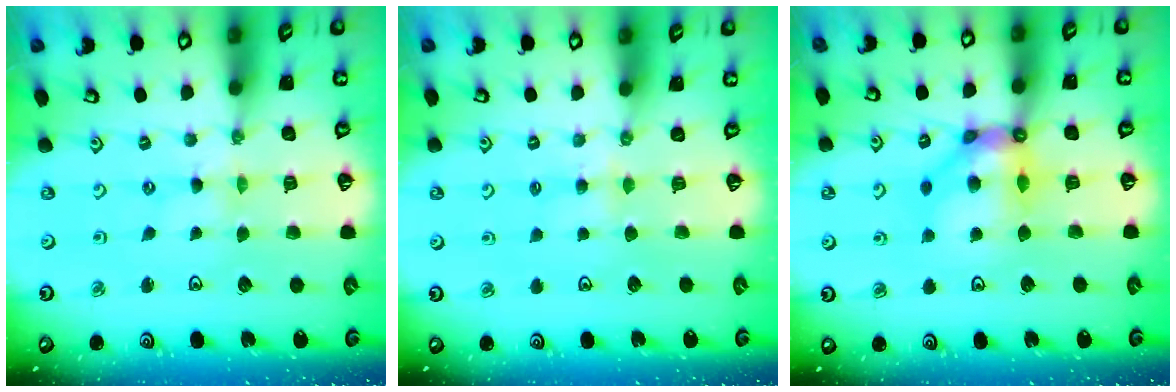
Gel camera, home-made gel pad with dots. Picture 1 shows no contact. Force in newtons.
{"total": 4.4, "press": 4.3, "slide": 0.7}
{"total": 11.7, "press": 11.6, "slide": 1.3}